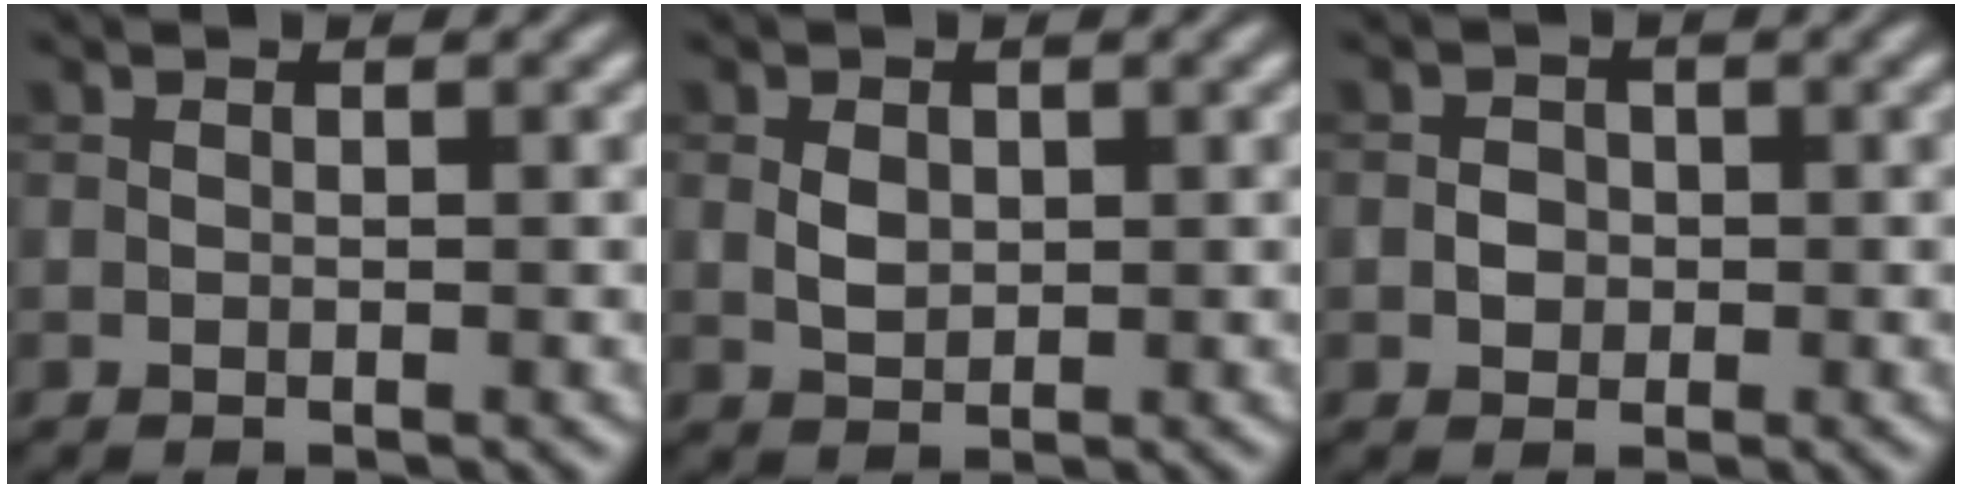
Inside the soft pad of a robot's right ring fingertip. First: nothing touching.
{"total": 1.6, "force": [0.3, 1.2, 1.0], "torque": [-0.022, 0.000, 0.008]}
{"total": 1.4, "force": [-0.3, 1.3, 0.5], "torque": [-0.004, 0.000, -0.008]}